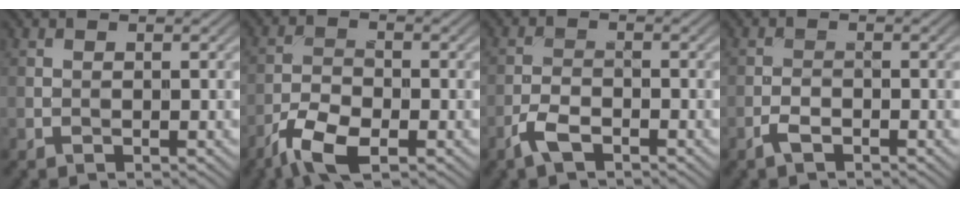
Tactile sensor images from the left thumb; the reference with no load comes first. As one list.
[{"total": 6.2, "force": [-3.9, 2.3, 4.3], "torque": [-0.089, -0.004, -0.082]}, {"total": 3.3, "force": [-2.2, 1.2, 2.1], "torque": [-0.050, -0.001, -0.054]}, {"total": 1.7, "force": [-1.2, 0.6, 1.0], "torque": [-0.022, 0.000, -0.028]}]